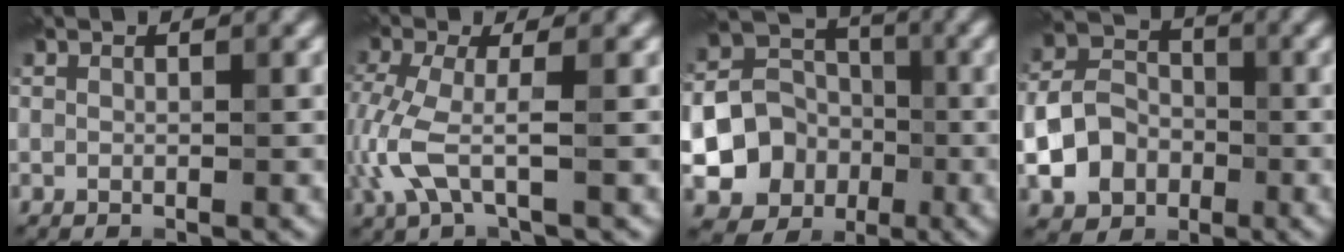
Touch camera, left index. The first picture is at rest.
{"total": 4.2, "force": [-1.1, 1.3, 3.8], "torque": [-0.110, -0.006, -0.026]}
{"total": 9.0, "force": [-2.6, 8.0, 3.1], "torque": [-0.034, -0.008, -0.069]}
{"total": 6.2, "force": [-1.7, 5.1, 3.1], "torque": [-0.057, -0.002, -0.037]}